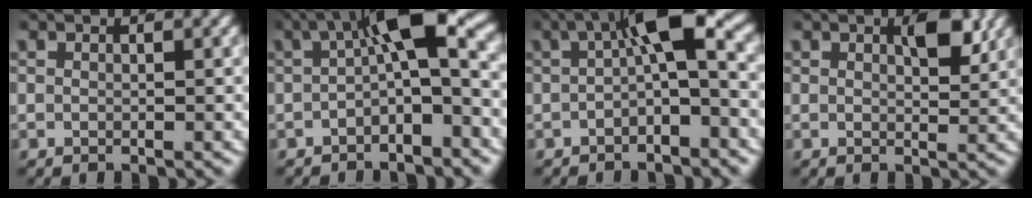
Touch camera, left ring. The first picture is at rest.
{"total": 6.4, "force": [0.3, 1.5, 6.2], "torque": [-0.094, -0.007, 0.012]}
{"total": 5.5, "force": [0.2, 1.1, 5.4], "torque": [-0.085, -0.003, 0.008]}
{"total": 2.6, "force": [1.1, 0.7, 2.3], "torque": [-0.032, -0.005, 0.018]}